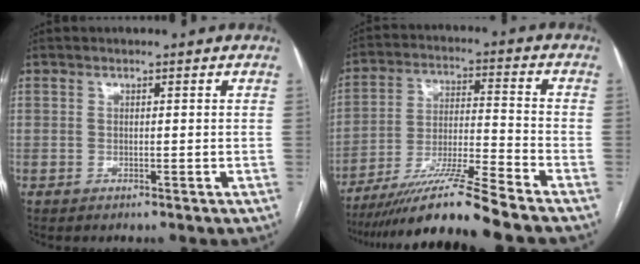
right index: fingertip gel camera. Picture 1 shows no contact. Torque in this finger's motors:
{"motor_torque": [0.98, -1.16, 0.50, 0.21]}